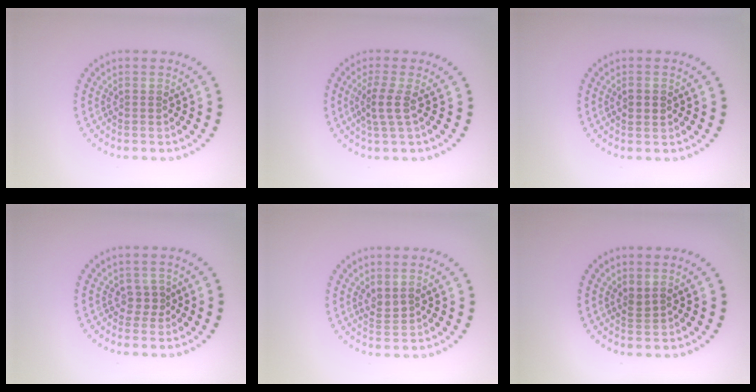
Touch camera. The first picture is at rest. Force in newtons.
{"total": 2.2, "press": 1.7, "slide": 1.3}
{"total": 1.2, "press": 1.2, "slide": 0.0}
{"total": 1.4, "press": 1.0, "slide": 1.0}
{"total": 1.4, "press": 1.3, "slide": 0.6}
{"total": 0.9, "press": 0.7, "slide": 0.5}